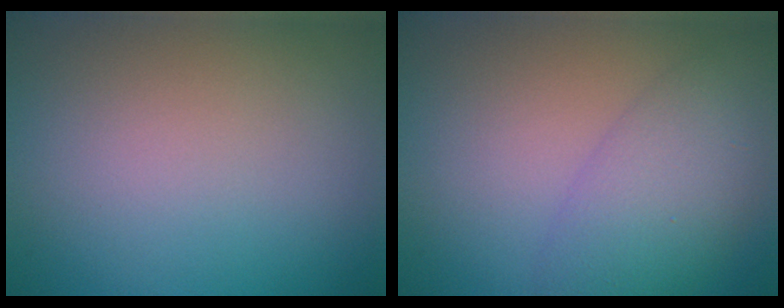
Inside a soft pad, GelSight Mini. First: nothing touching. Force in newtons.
{"total": 5.6, "press": 5.6, "slide": 0.2}